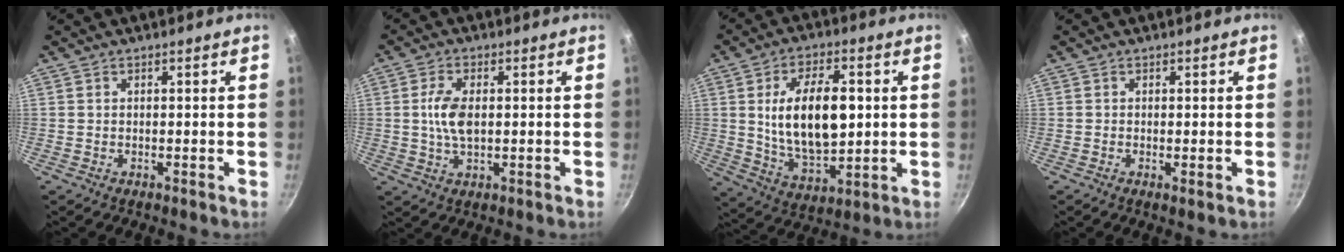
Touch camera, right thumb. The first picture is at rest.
{"total": 6.4, "force": [0.5, 3.3, 5.4], "torque": [-0.112, 0.000, 0.009]}
{"total": 16.5, "force": [2.0, 8.7, 13.8], "torque": [-0.213, -0.009, 0.043]}
{"total": 1.0, "force": [-0.2, 0.2, 1.0], "torque": [-0.024, -0.006, -0.006]}